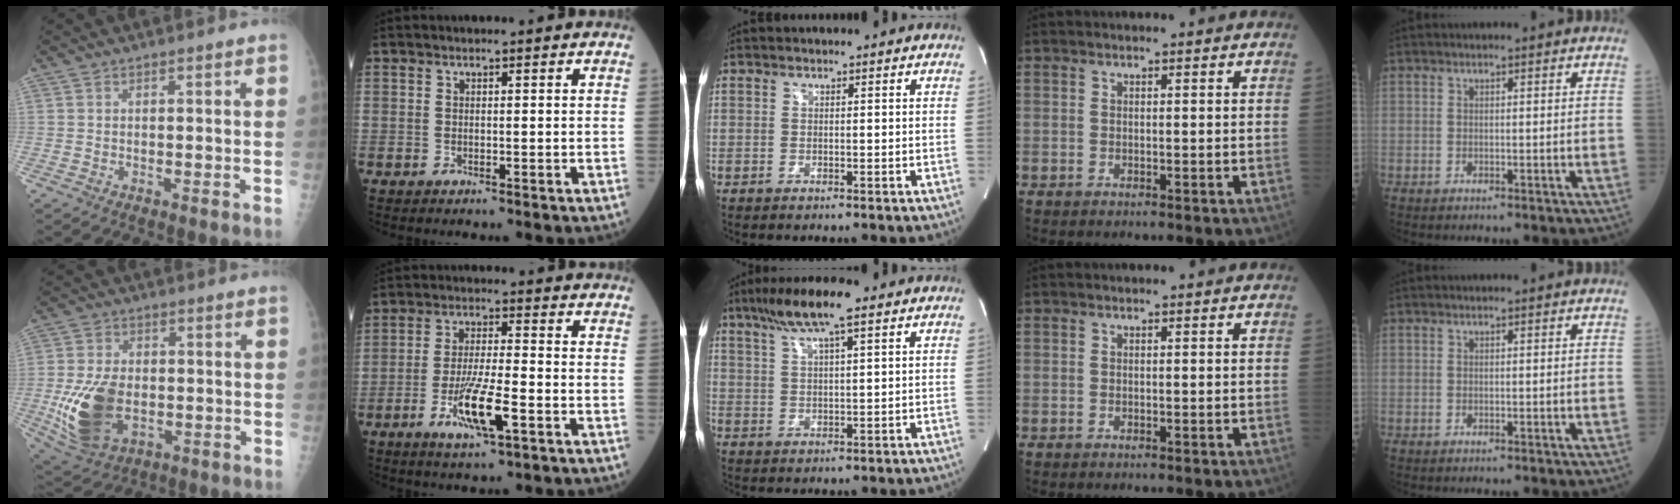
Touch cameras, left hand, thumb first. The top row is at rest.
{"thumb": {"total": 14.5, "force": [-2.5, 9.2, 10.9], "torque": [-0.198, -0.003, -0.029]}, "index": {"total": 8.7, "force": [-3.6, 1.1, 7.8], "torque": [-0.154, -0.012, -0.063]}, "middle": {"total": 9.0, "force": [5.9, 0.9, 6.8], "torque": [-0.127, 0.020, 0.101]}}